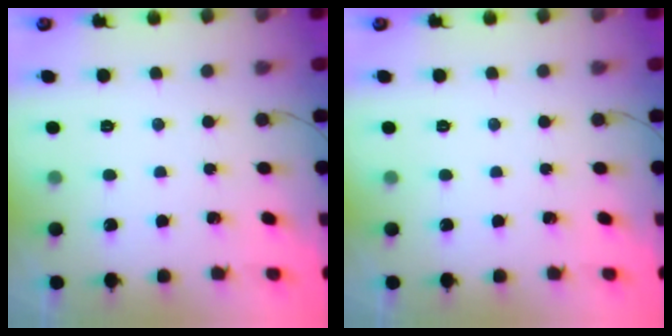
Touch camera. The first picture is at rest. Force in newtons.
{"total": 0.0}